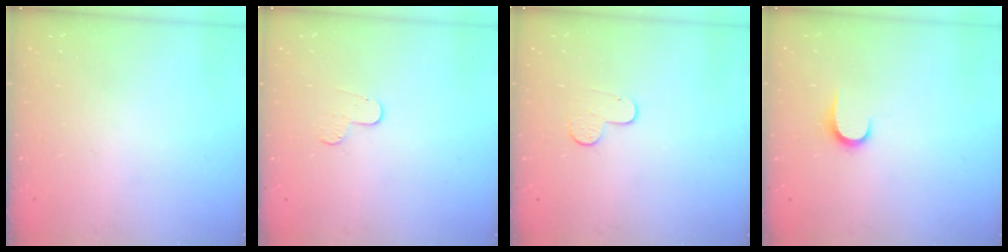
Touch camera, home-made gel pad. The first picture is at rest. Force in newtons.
{"total": 4.5, "press": 4.5, "slide": 0.4}
{"total": 7.1, "press": 7.1, "slide": 0.6}
{"total": 6.1, "press": 6.1, "slide": 0.6}